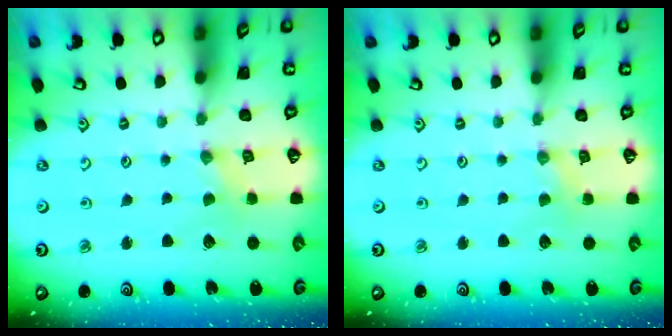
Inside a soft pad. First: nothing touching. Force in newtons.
{"total": 1.7, "press": 1.7, "slide": 0.3}